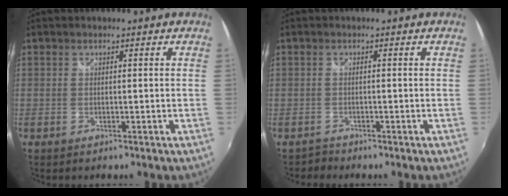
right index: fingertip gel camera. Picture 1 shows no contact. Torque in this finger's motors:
{"motor_torque": [-1.58, 0.34, -1.05, -0.21]}